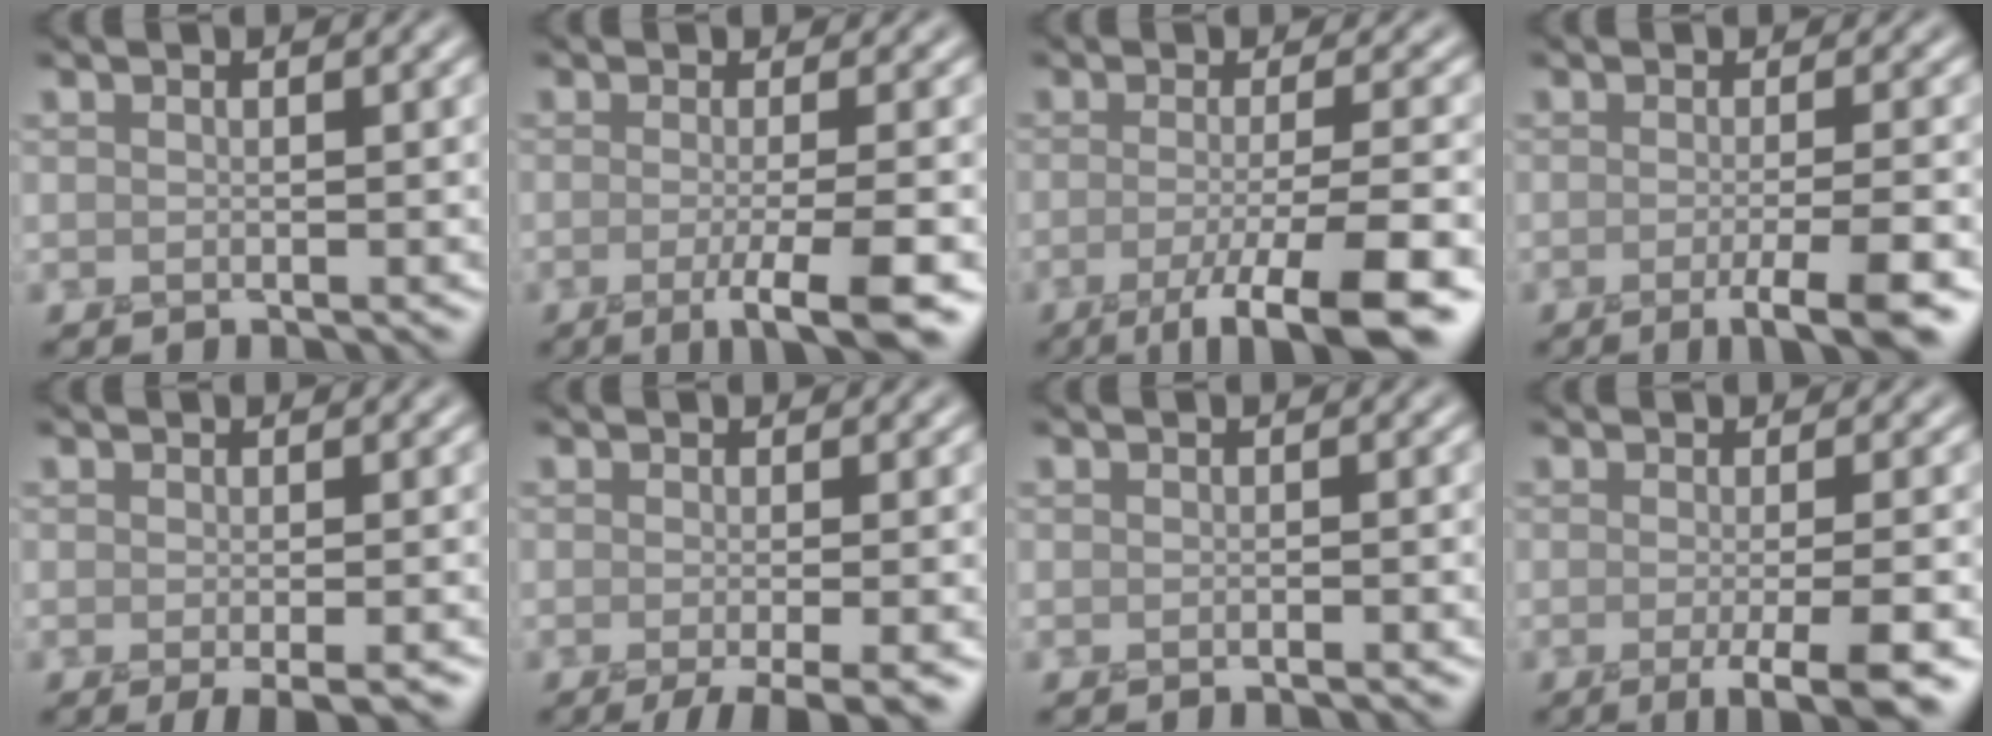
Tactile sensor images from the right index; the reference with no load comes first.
{"total": 5.9, "force": [-2.3, 1.4, 5.3], "torque": [-0.069, -0.011, -0.038]}
{"total": 7.2, "force": [-3.7, 1.5, 6.1], "torque": [-0.087, -0.009, -0.066]}
{"total": 5.1, "force": [-2.4, 1.0, 4.4], "torque": [-0.056, -0.007, -0.038]}
{"total": 2.4, "force": [-1.2, 0.4, 2.0], "torque": [-0.031, -0.009, -0.019]}
{"total": 4.6, "force": [-2.4, 1.0, 3.7], "torque": [-0.053, -0.009, -0.040]}
{"total": 0.9, "force": [-0.8, 0.0, 0.3], "torque": [-0.003, -0.002, -0.013]}
{"total": 6.5, "force": [-2.6, 1.7, 5.7], "torque": [-0.061, -0.014, -0.033]}